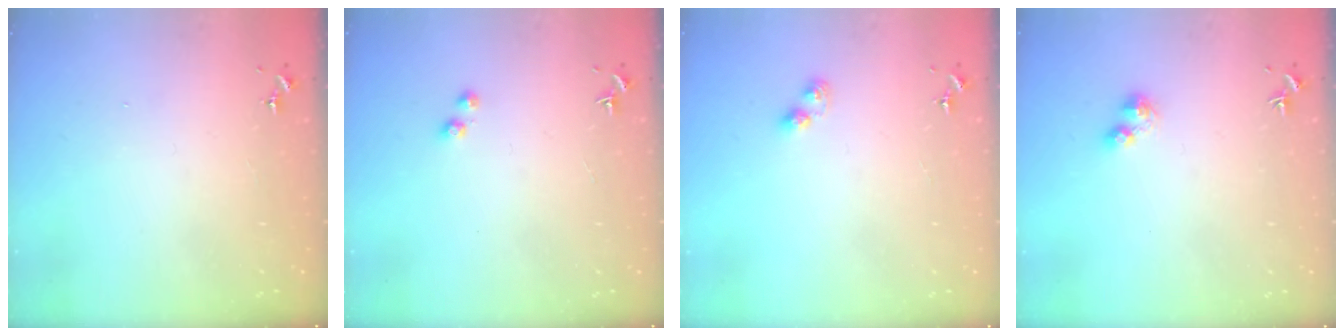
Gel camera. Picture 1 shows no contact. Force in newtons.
{"total": 2.7, "press": 2.6, "slide": 0.9}
{"total": 2.8, "press": 2.7, "slide": 0.4}
{"total": 3.7, "press": 3.7, "slide": 0.6}